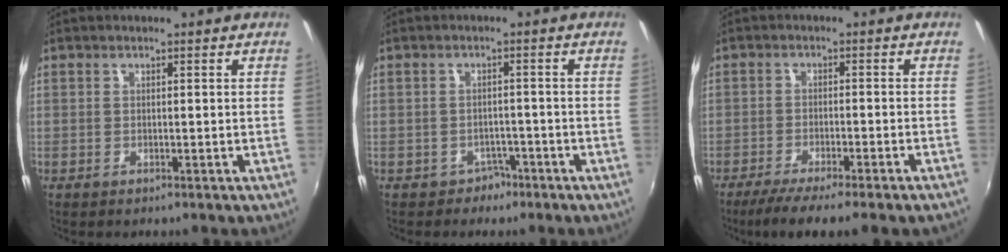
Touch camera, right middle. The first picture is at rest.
{"total": 3.1, "force": [-2.1, 2.3, 0.1], "torque": [-0.007, 0.006, -0.029]}
{"total": 8.0, "force": [-6.4, -0.4, 4.8], "torque": [-0.099, -0.022, -0.101]}